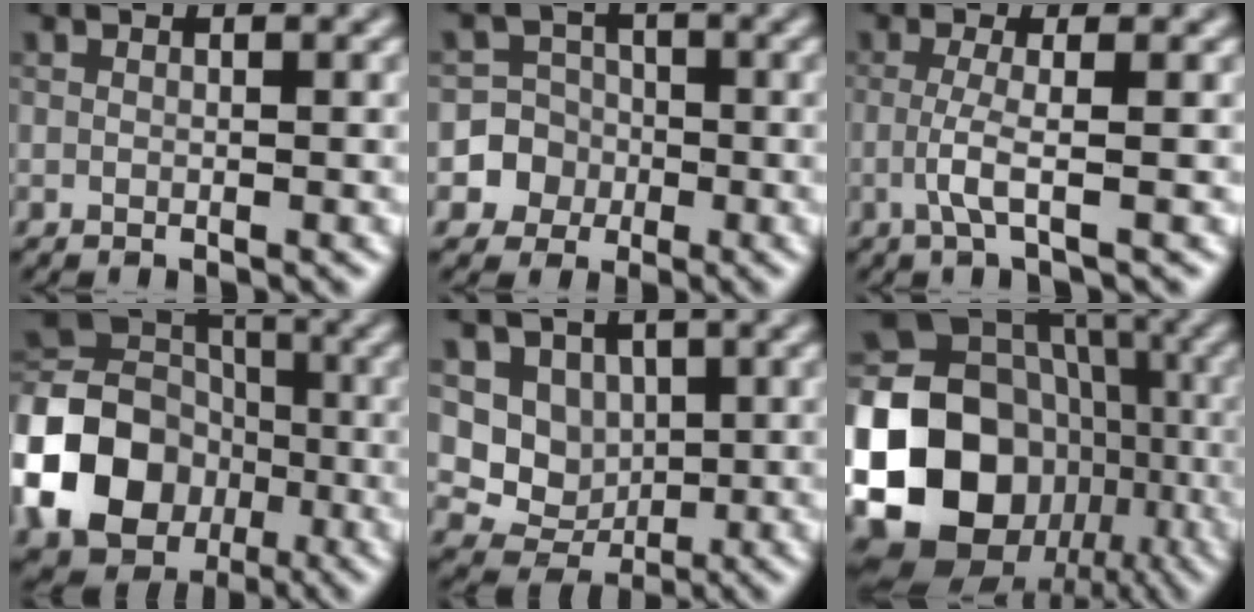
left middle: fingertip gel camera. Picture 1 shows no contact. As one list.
[{"total": 5.8, "force": [-1.7, 5.6, 0.2], "torque": [0.019, 0.011, -0.049]}, {"total": 2.5, "force": [-0.6, 0.4, 2.5], "torque": [-0.053, -0.004, -0.018]}, {"total": 13.3, "force": [-4.0, 10.9, 6.6], "torque": [-0.144, -0.012, -0.092]}, {"total": 4.4, "force": [0.7, 3.9, 2.0], "torque": [-0.033, -0.013, 0.009]}, {"total": 23.5, "force": [-5.5, 20.5, 10.2], "torque": [-0.208, -0.036, -0.114]}]